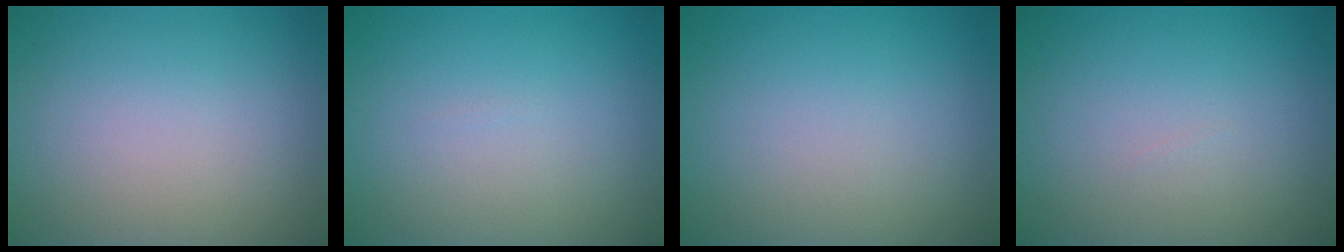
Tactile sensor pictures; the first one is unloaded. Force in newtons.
{"total": 0.0}
{"total": 0.0}
{"total": 0.0}